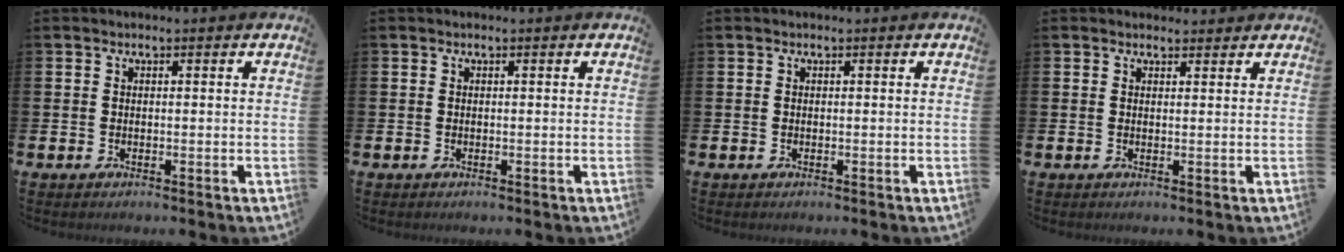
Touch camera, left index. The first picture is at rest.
{"total": 0.0}
{"total": 0.0}
{"total": 1.2, "force": [1.1, 0.5, 0.0], "torque": [0.013, -0.001, 0.017]}